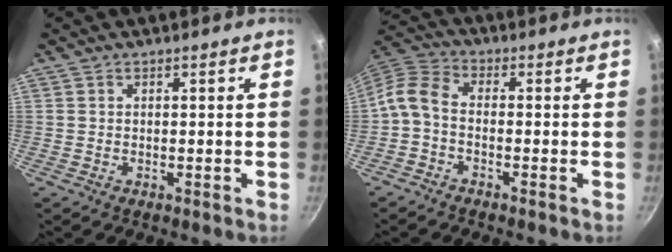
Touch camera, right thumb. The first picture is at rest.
{"total": 6.1, "force": [-1.9, 3.6, 4.5], "torque": [-0.110, 0.036, -0.054]}